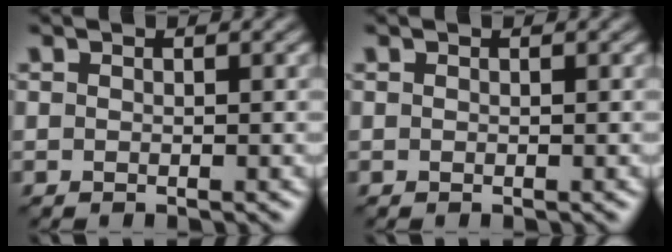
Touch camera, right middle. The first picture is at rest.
{"total": 0.0}